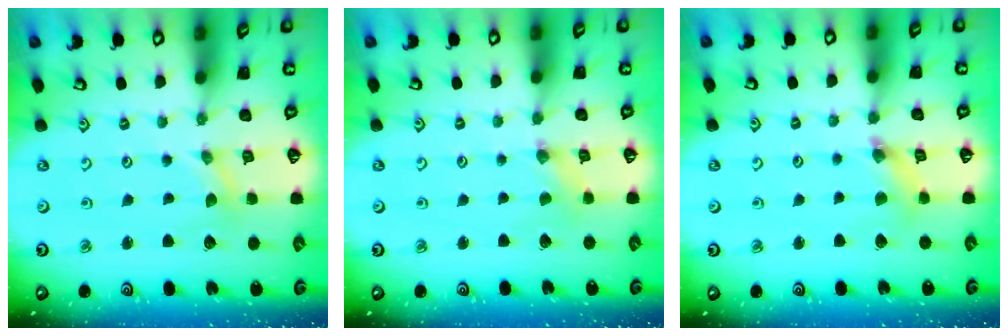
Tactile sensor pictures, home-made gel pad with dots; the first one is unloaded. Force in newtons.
{"total": 0.0}
{"total": 4.2, "press": 4.2, "slide": 0.5}